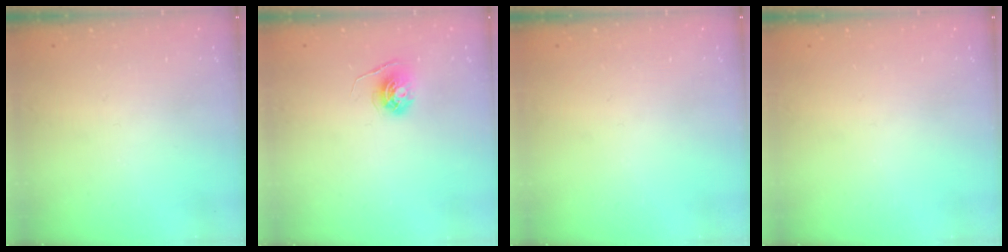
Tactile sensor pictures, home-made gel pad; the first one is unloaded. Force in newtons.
{"total": 5.6, "press": 5.5, "slide": 0.6}
{"total": 0.0}
{"total": 0.0}